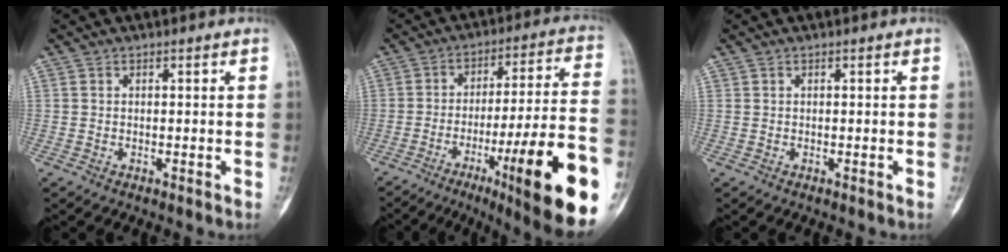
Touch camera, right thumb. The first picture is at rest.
{"total": 24.2, "force": [-9.7, 2.7, 22.0], "torque": [-0.275, 0.032, -0.141]}
{"total": 0.0}